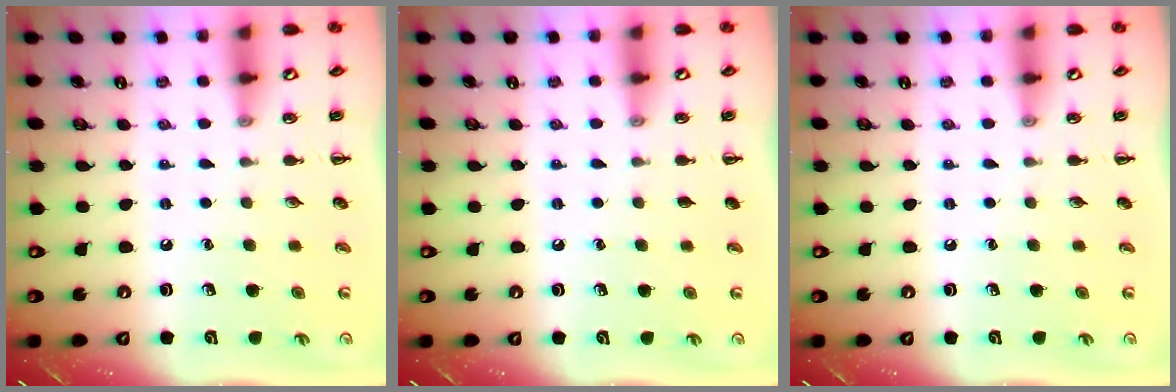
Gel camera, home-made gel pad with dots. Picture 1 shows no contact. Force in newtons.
{"total": 0.0}
{"total": 0.0}